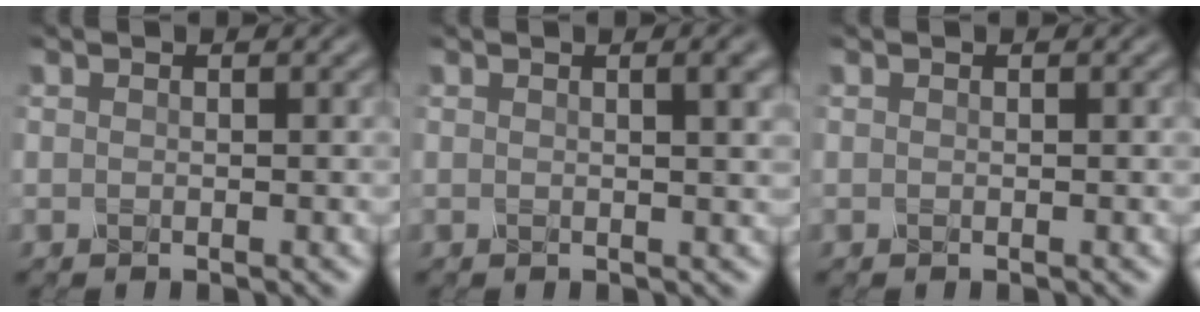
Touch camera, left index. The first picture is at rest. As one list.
[{"total": 3.8, "force": [1.7, 1.5, 3.1], "torque": [-0.025, 0.016, 0.012]}, {"total": 0.0}]